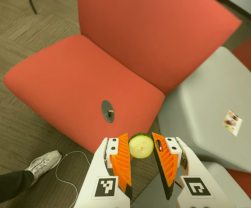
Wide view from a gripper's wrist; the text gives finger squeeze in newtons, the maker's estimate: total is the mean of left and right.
{"total": 7.7, "left": 8.3, "right": 7.1}